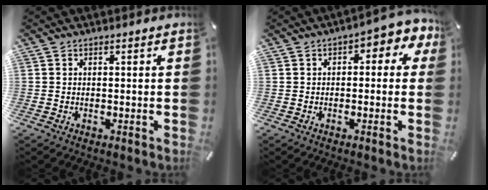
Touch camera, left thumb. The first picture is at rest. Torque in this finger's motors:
{"motor_torque": [0.57, 0.09, 0.44, 0.03, 0.03]}